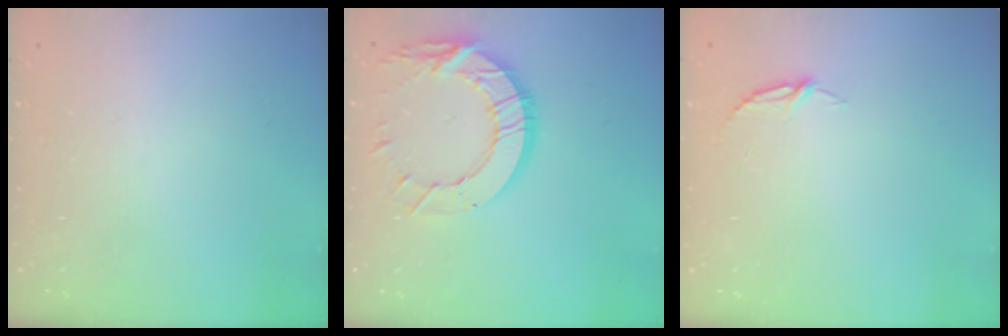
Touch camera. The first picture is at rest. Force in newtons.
{"total": 15.3, "press": 15.2, "slide": 1.3}
{"total": 4.2, "press": 4.2, "slide": 0.5}